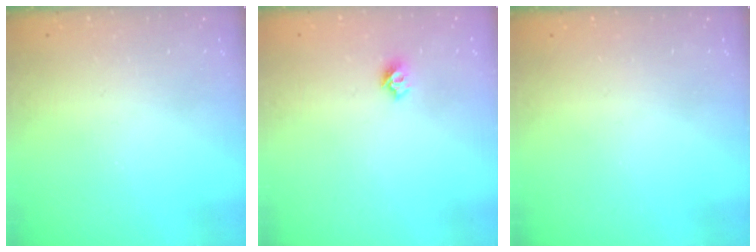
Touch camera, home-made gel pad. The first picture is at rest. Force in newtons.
{"total": 5.7, "press": 5.7, "slide": 0.5}
{"total": 0.0}